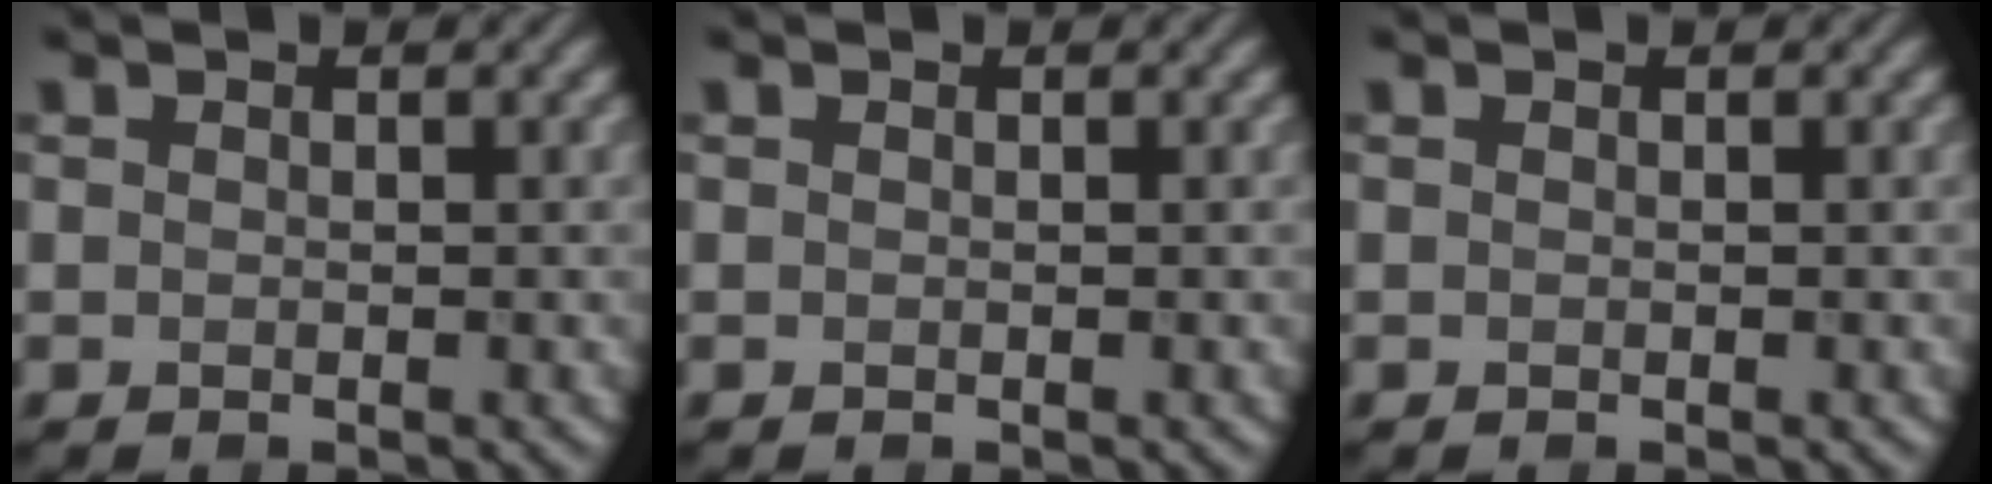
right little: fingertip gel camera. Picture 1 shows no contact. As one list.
[{"total": 0.0}, {"total": 0.0}]